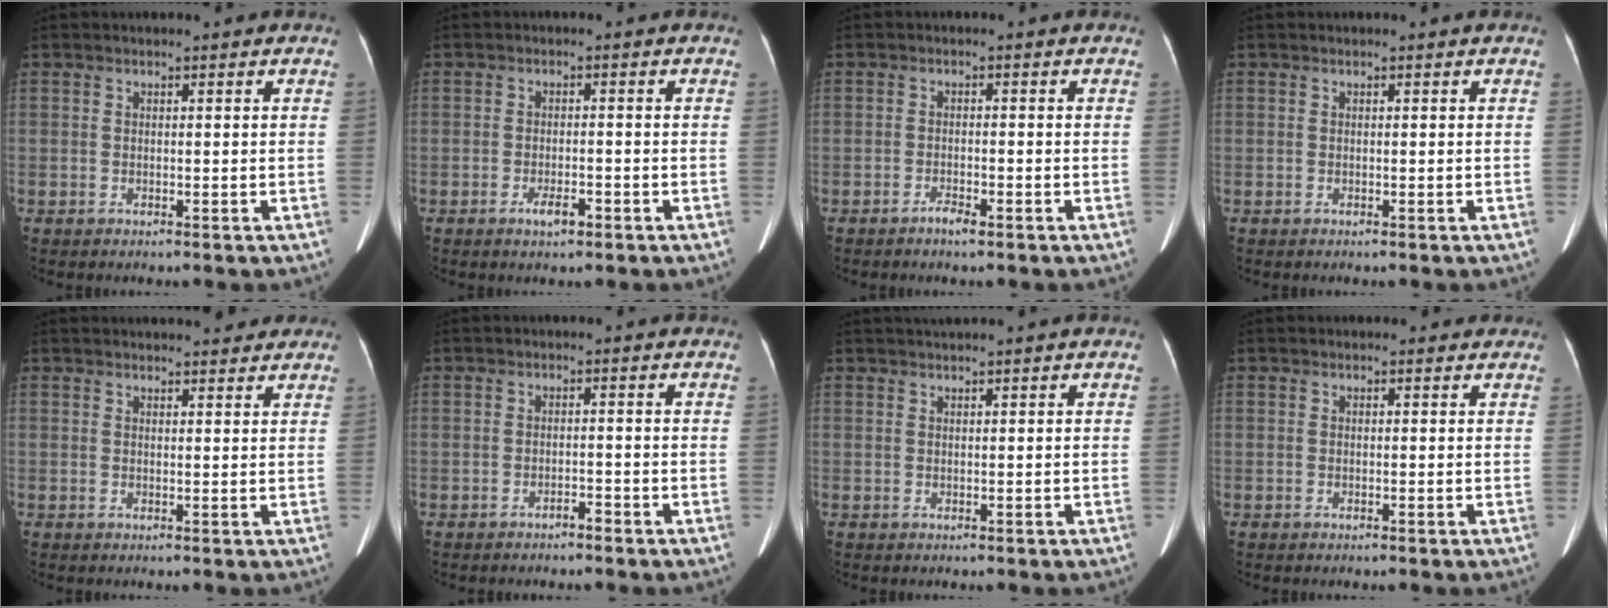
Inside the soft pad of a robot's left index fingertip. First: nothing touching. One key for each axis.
{"total": 2.6, "fx": -1.5, "fy": 0.8, "fz": 1.9, "tx": -0.033, "ty": 0.000, "tz": -0.025}
{"total": 1.7, "fx": -1.3, "fy": 0.2, "fz": 1.0, "tx": -0.022, "ty": -0.002, "tz": -0.022}
{"total": 0.0}
{"total": 5.9, "fx": 5.3, "fy": 1.4, "fz": 2.1, "tx": -0.021, "ty": 0.018, "tz": 0.062}
{"total": 1.1, "fx": -1.0, "fy": 0.3, "fz": 0.4, "tx": -0.007, "ty": 0.001, "tz": -0.014}
{"total": 1.3, "fx": 1.1, "fy": -0.3, "fz": 0.6, "tx": -0.012, "ty": 0.013, "tz": 0.026}
{"total": 1.0, "fx": 0.7, "fy": 0.6, "fz": 0.1, "tx": -0.001, "ty": 0.000, "tz": 0.000}